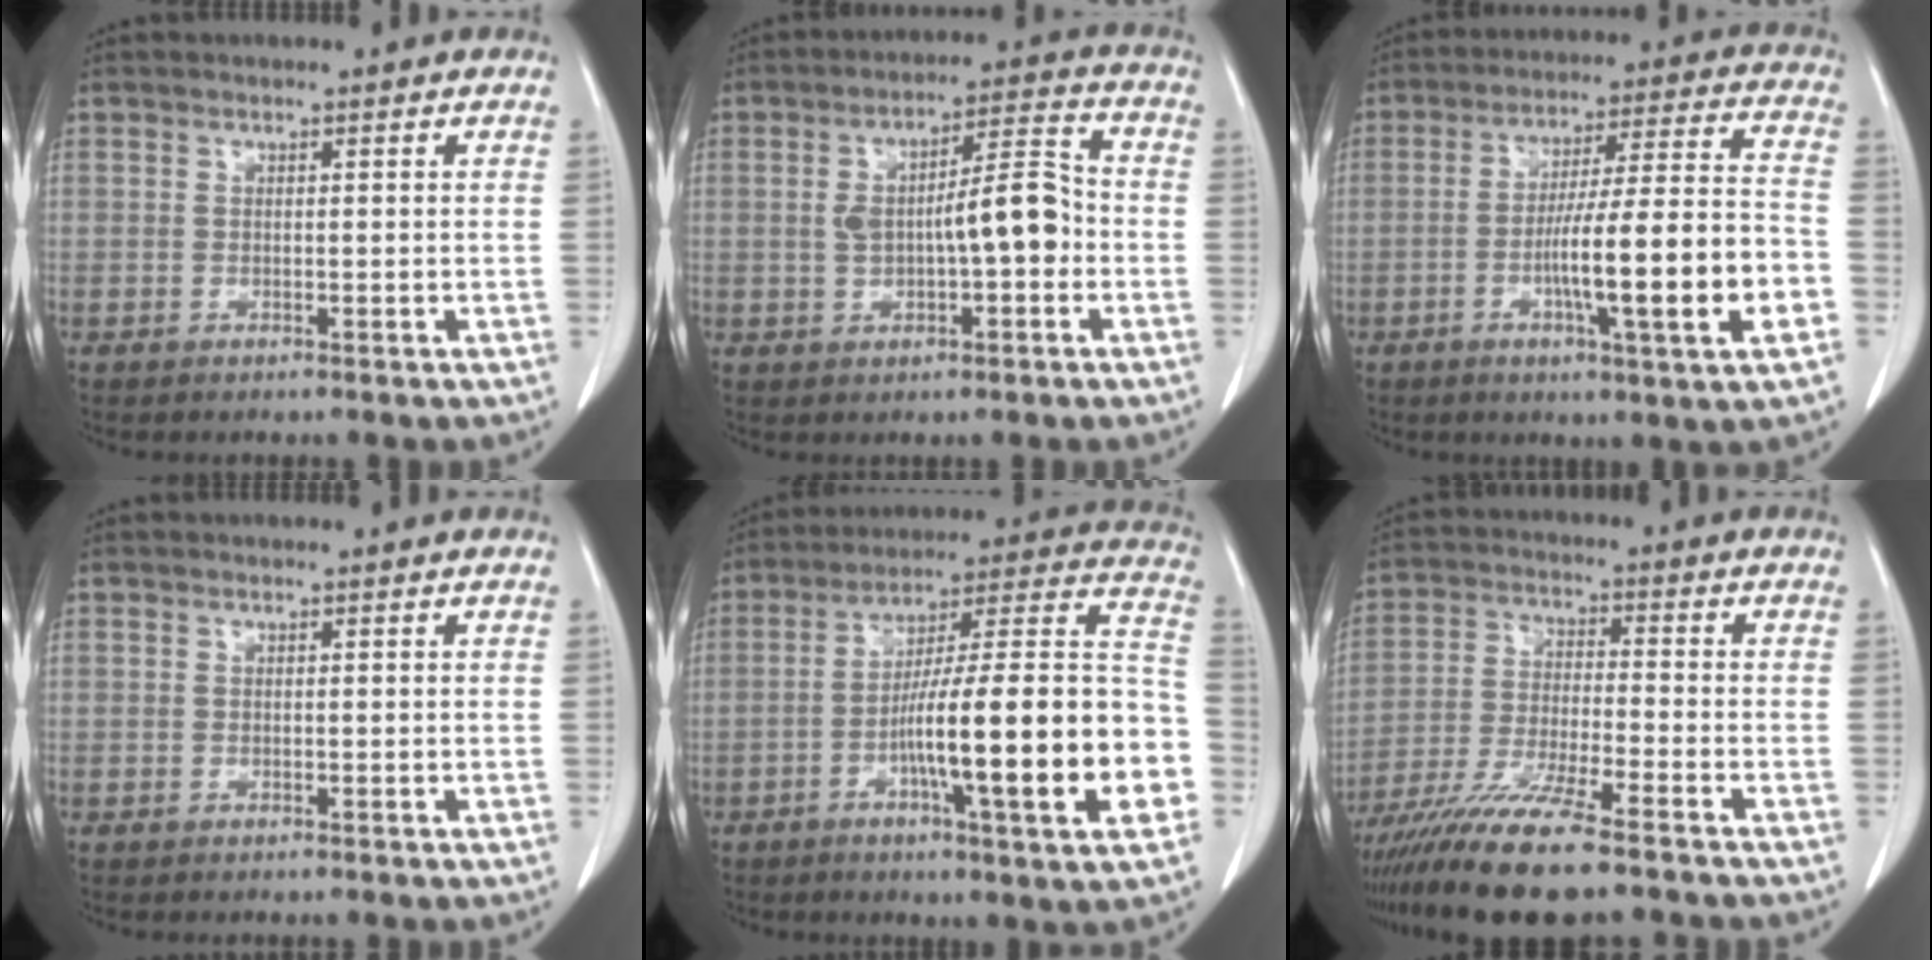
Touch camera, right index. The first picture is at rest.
{"total": 9.5, "force": [-0.8, 2.5, 9.1], "torque": [-0.158, 0.029, -0.007]}
{"total": 16.5, "force": [-4.8, 0.6, 15.8], "torque": [-0.262, 0.004, -0.071]}
{"total": 0.0}
{"total": 23.6, "force": [-6.4, 1.5, 22.6], "torque": [-0.287, 0.013, -0.096]}
{"total": 13.0, "force": [-10.2, 0.4, 8.0], "torque": [-0.149, -0.036, -0.178]}